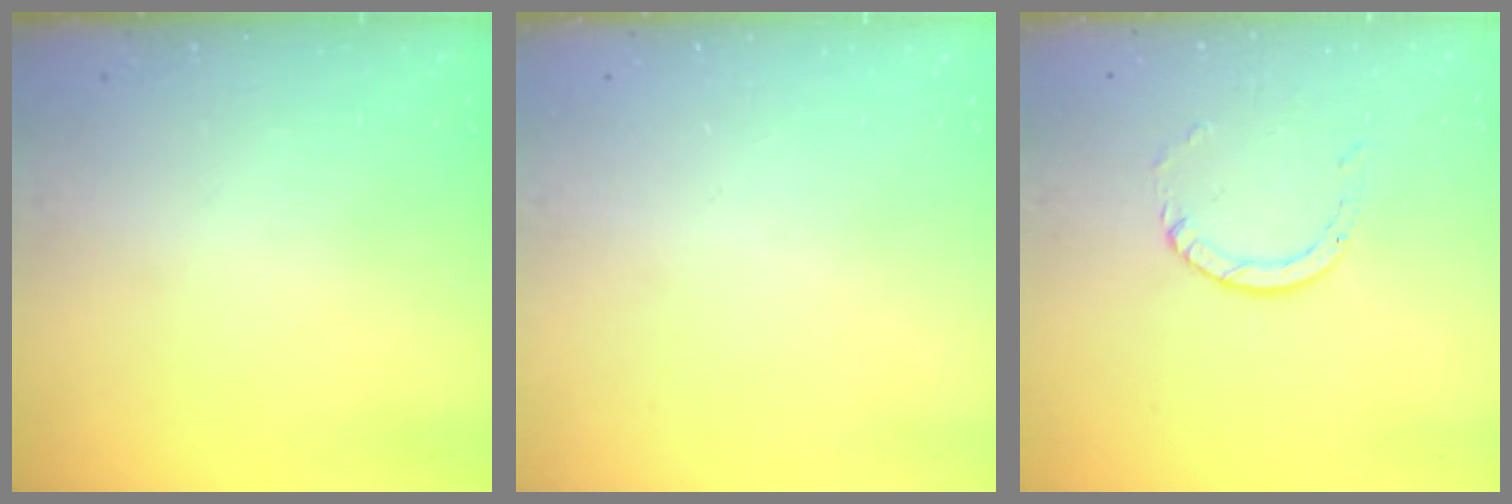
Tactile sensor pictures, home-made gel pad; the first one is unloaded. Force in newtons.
{"total": 0.0}
{"total": 4.1, "press": 4.1, "slide": 0.4}